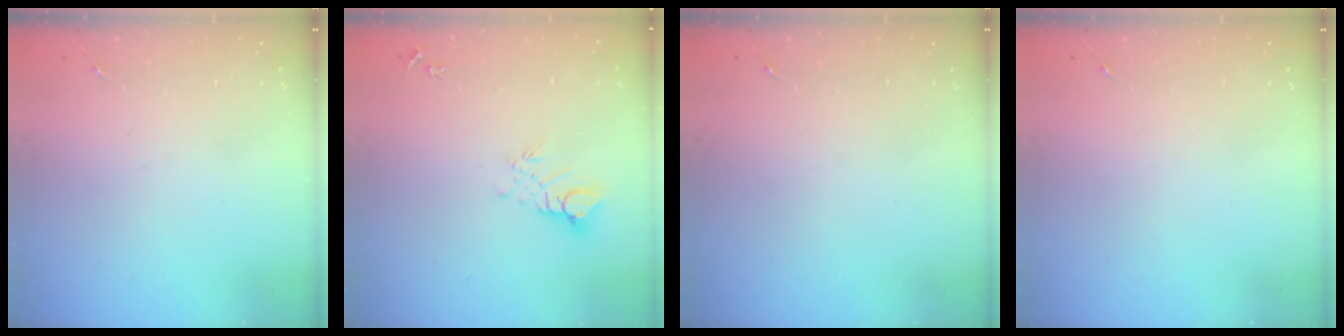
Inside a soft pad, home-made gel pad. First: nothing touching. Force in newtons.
{"total": 6.2, "press": 6.2, "slide": 0.5}
{"total": 0.0}
{"total": 0.0}